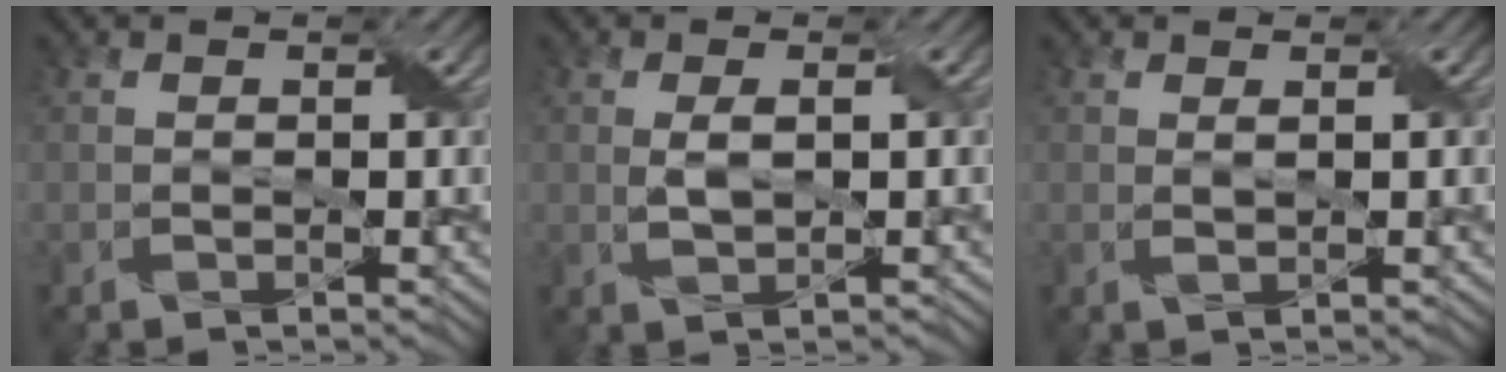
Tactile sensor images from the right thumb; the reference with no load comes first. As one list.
[{"total": 2.3, "force": [0.3, 0.7, 2.1], "torque": [-0.050, 0.001, 0.008]}, {"total": 0.8, "force": [0.5, 0.0, 0.7], "torque": [-0.021, 0.003, 0.008]}]